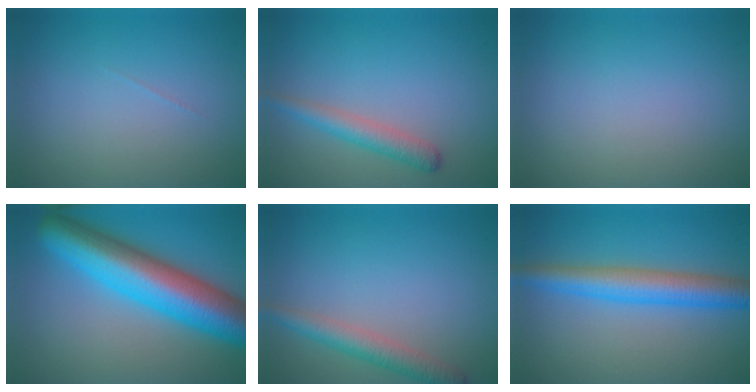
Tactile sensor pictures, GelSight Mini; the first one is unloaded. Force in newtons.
{"total": 2.6, "press": 2.6, "slide": 0.0}
{"total": 0.0}
{"total": 11.6, "press": 11.6, "slide": 0.4}
{"total": 3.1, "press": 3.1, "slide": 0.2}
{"total": 5.3, "press": 5.3, "slide": 0.2}